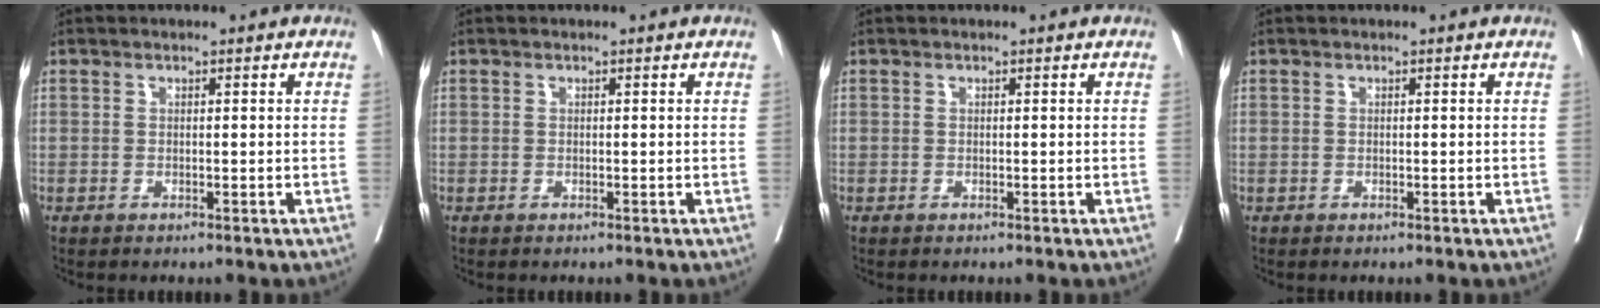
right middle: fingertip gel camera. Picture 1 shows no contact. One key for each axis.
{"total": 0.0}
{"total": 0.0}
{"total": 0.0}